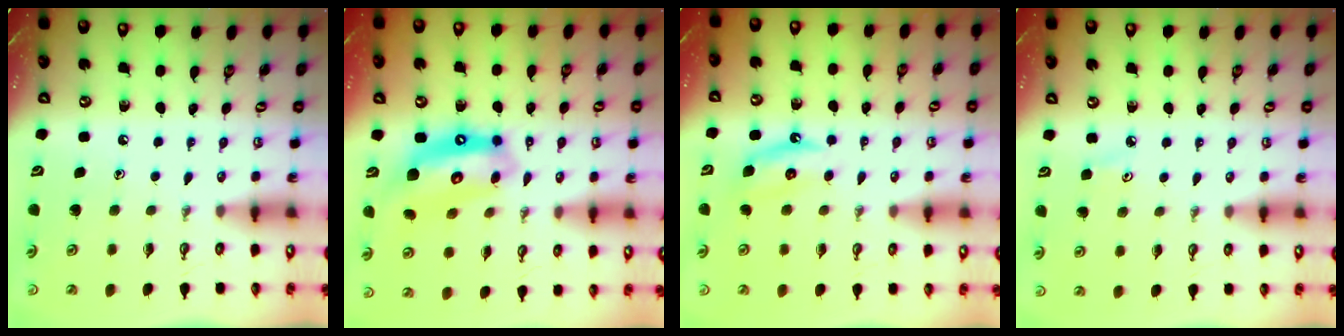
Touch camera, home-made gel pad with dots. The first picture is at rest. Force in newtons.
{"total": 13.1, "press": 13.0, "slide": 1.5}
{"total": 4.6, "press": 4.5, "slide": 0.5}
{"total": 2.8, "press": 2.8, "slide": 0.4}